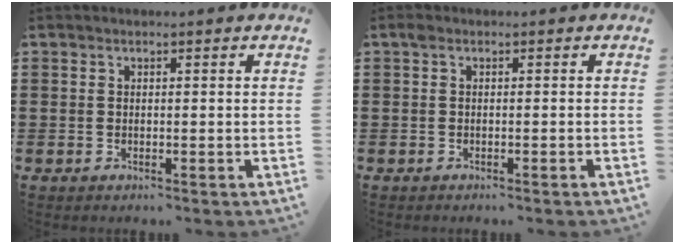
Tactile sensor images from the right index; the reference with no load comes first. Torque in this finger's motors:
{"motor_torque": [-0.05, -0.10, 0.19, 0.01]}